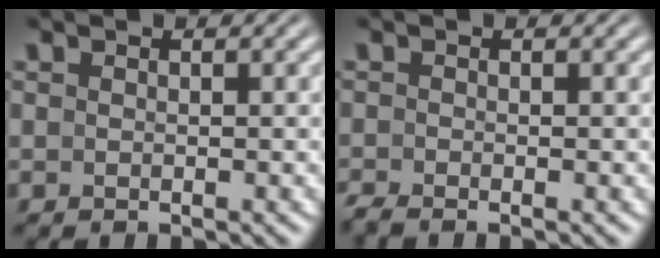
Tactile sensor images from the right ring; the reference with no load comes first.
{"total": 1.4, "force": [-1.2, 0.5, 0.5], "torque": [-0.009, -0.004, -0.020]}